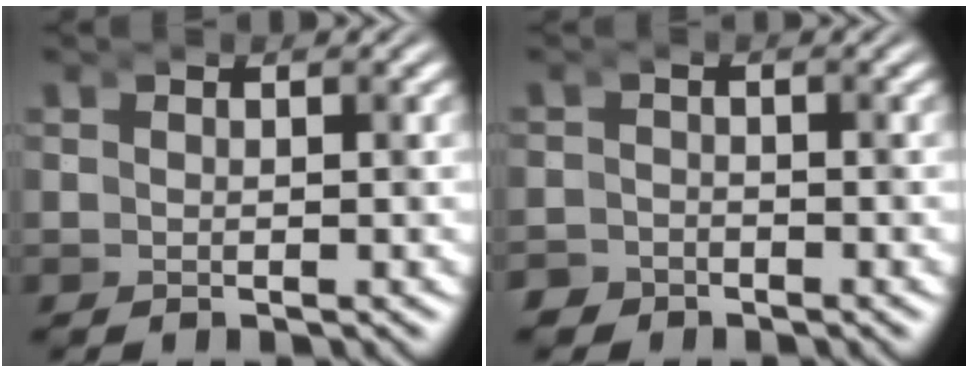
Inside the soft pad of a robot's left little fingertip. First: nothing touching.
{"total": 2.2, "force": [-2.0, 0.5, -0.8], "torque": [-0.001, -0.015, -0.036]}